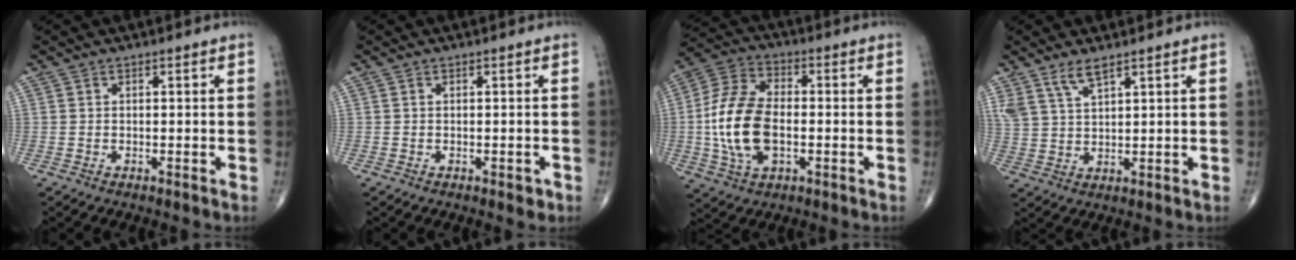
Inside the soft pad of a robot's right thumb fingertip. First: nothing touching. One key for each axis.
{"total": 1.1, "fx": -0.5, "fy": 0.6, "fz": 0.8, "tx": -0.005, "ty": 0.000, "tz": -0.005}
{"total": 15.2, "fx": -1.8, "fy": 8.7, "fz": 12.4, "tx": -0.249, "ty": 0.017, "tz": -0.034}
{"total": 4.9, "fx": 3.6, "fy": 1.3, "fz": 3.0, "tx": -0.061, "ty": -0.015, "tz": 0.077}